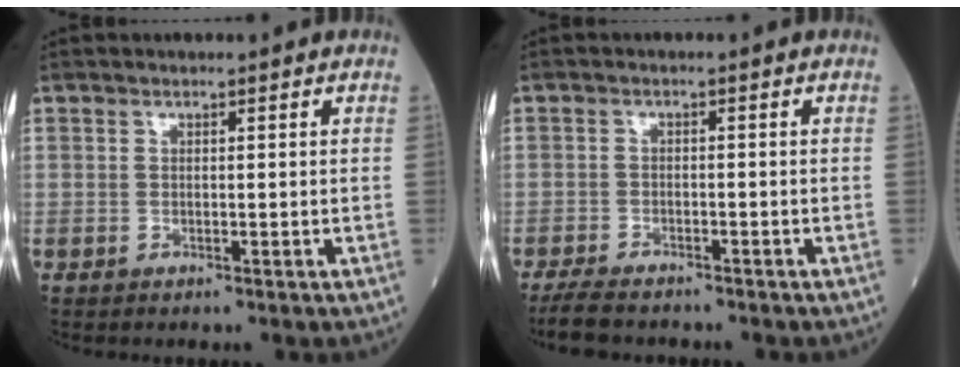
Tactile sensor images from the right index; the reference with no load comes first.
{"total": 5.4, "force": [-4.8, 1.3, 2.3], "torque": [-0.044, -0.014, -0.079]}